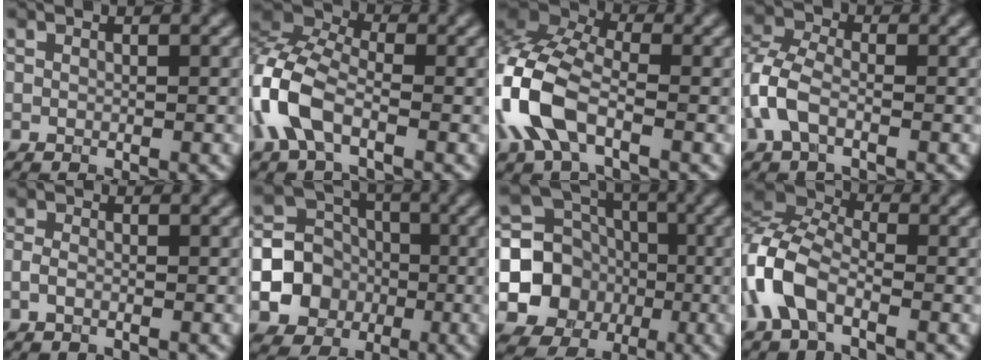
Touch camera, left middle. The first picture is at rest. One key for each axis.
{"total": 7.1, "fx": -2.7, "fy": 3.8, "fz": 5.4, "tx": -0.130, "ty": 0.013, "tz": -0.072}
{"total": 9.3, "fx": -2.5, "fy": 5.1, "fz": 7.4, "tx": -0.187, "ty": 0.007, "tz": -0.070}
{"total": 4.1, "fx": -1.5, "fy": 2.4, "fz": 3.0, "tx": -0.076, "ty": 0.008, "tz": -0.043}
{"total": 1.0, "fx": -0.5, "fy": 0.5, "fz": 0.7, "tx": -0.017, "ty": -0.001, "tz": -0.014}
{"total": 10.8, "fx": -2.9, "fy": 9.9, "fz": 3.1, "tx": -0.068, "ty": -0.022, "tz": -0.067}
{"total": 9.8, "fx": -1.6, "fy": 8.9, "fz": 3.7, "tx": -0.054, "ty": -0.018, "tz": -0.046}
{"total": 6.4, "fx": -2.8, "fy": 3.5, "fz": 4.5, "tx": -0.109, "ty": 0.011, "tz": -0.075}